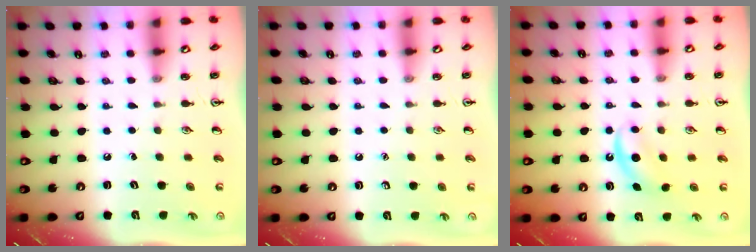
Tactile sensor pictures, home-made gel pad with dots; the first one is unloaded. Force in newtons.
{"total": 0.0}
{"total": 4.5, "press": 4.3, "slide": 1.0}